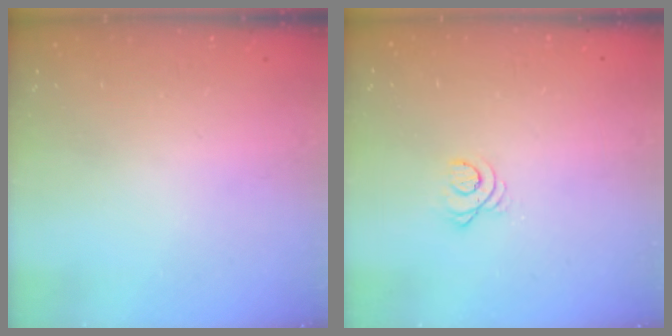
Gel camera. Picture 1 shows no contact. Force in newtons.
{"total": 2.9, "press": 2.9, "slide": 0.3}